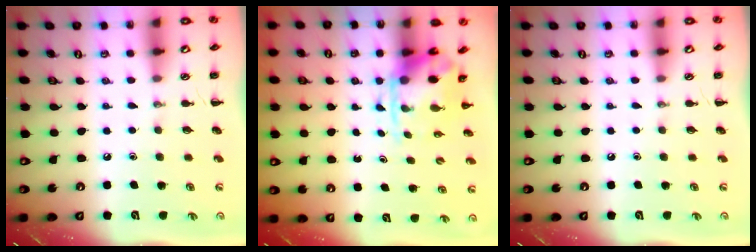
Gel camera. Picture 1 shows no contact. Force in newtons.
{"total": 3.7, "press": 3.6, "slide": 0.9}
{"total": 0.0}